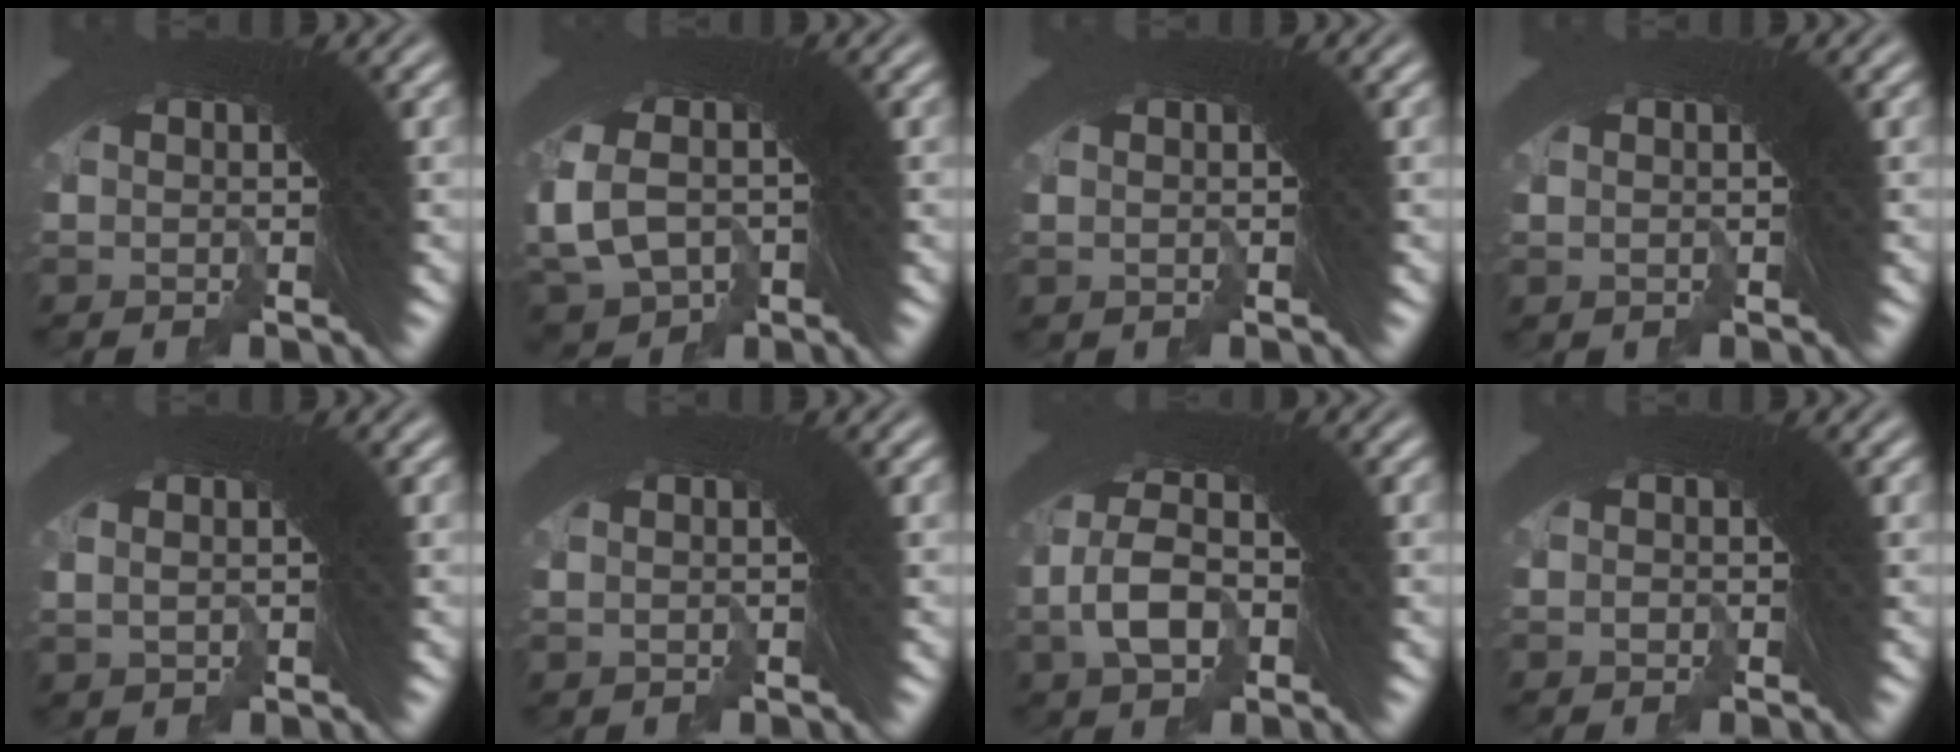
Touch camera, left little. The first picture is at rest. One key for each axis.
{"total": 7.5, "fx": -2.0, "fy": 6.5, "fz": 3.1, "tx": -0.080, "ty": -0.011, "tz": -0.033}
{"total": 0.8, "fx": 0.3, "fy": 0.6, "fz": 0.4, "tx": -0.009, "ty": 0.004, "tz": 0.005}
{"total": 1.0, "fx": -0.6, "fy": -0.1, "fz": -0.7, "tx": 0.006, "ty": -0.006, "tz": -0.006}
{"total": 1.9, "fx": 0.3, "fy": 1.7, "fz": 0.7, "tx": -0.016, "ty": 0.011, "tz": 0.002}
{"total": 0.6, "fx": -0.4, "fy": 0.2, "fz": -0.5, "tx": 0.001, "ty": 0.001, "tz": -0.004}
{"total": 6.0, "fx": -1.1, "fy": 5.0, "fz": 3.2, "tx": -0.043, "ty": 0.014, "tz": -0.032}
{"total": 1.0, "fx": -0.6, "fy": 0.2, "fz": -0.7, "tx": 0.009, "ty": -0.004, "tz": -0.008}